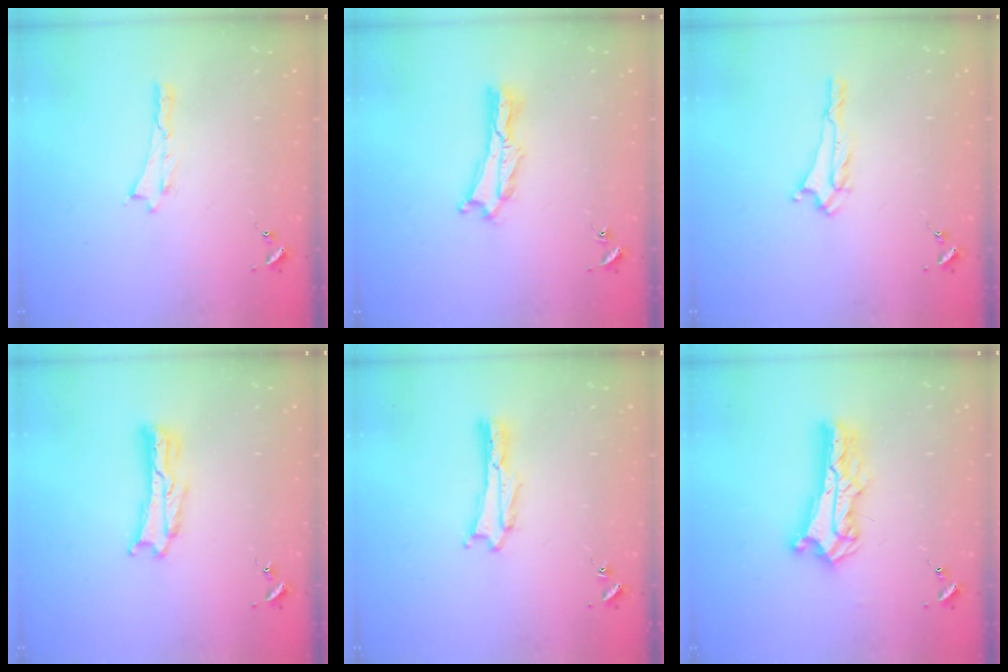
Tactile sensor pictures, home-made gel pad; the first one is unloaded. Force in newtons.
{"total": 1.4, "press": 1.4, "slide": 0.3}
{"total": 1.9, "press": 1.9, "slide": 0.4}
{"total": 1.6, "press": 1.6, "slide": 0.3}
{"total": 0.0}
{"total": 8.8, "press": 8.8, "slide": 0.7}